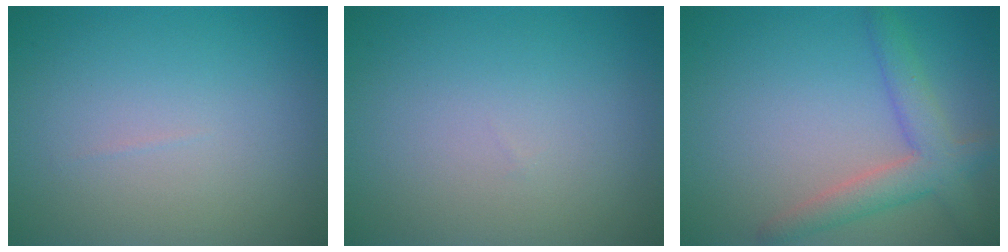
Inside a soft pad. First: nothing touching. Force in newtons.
{"total": 0.0}
{"total": 3.9, "press": 3.9, "slide": 0.3}